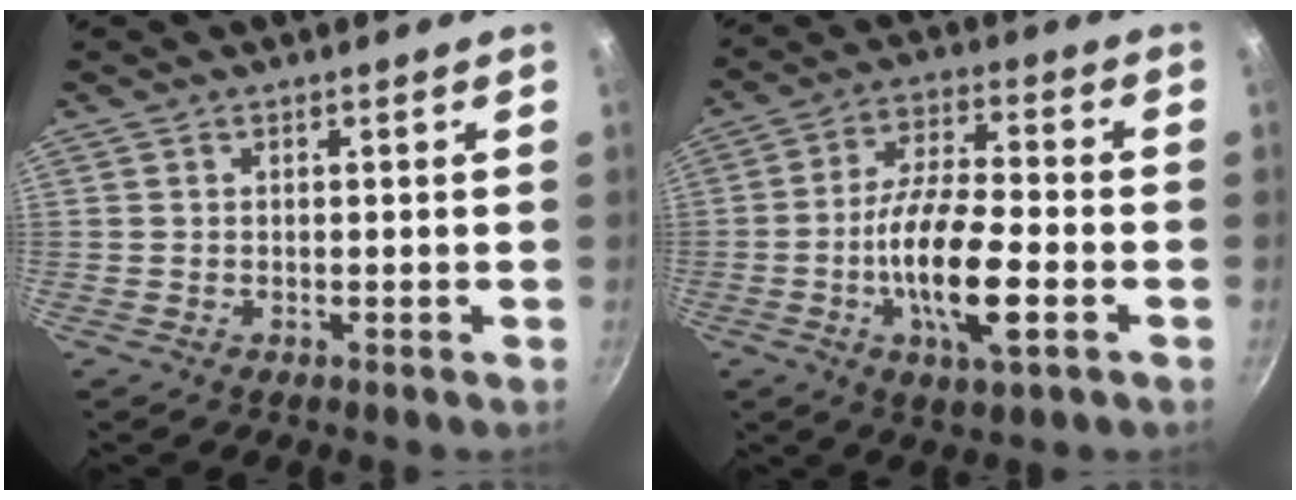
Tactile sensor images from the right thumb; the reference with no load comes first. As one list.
[{"total": 14.6, "force": [-3.8, 4.8, 13.3], "torque": [-0.244, 0.018, -0.070]}]